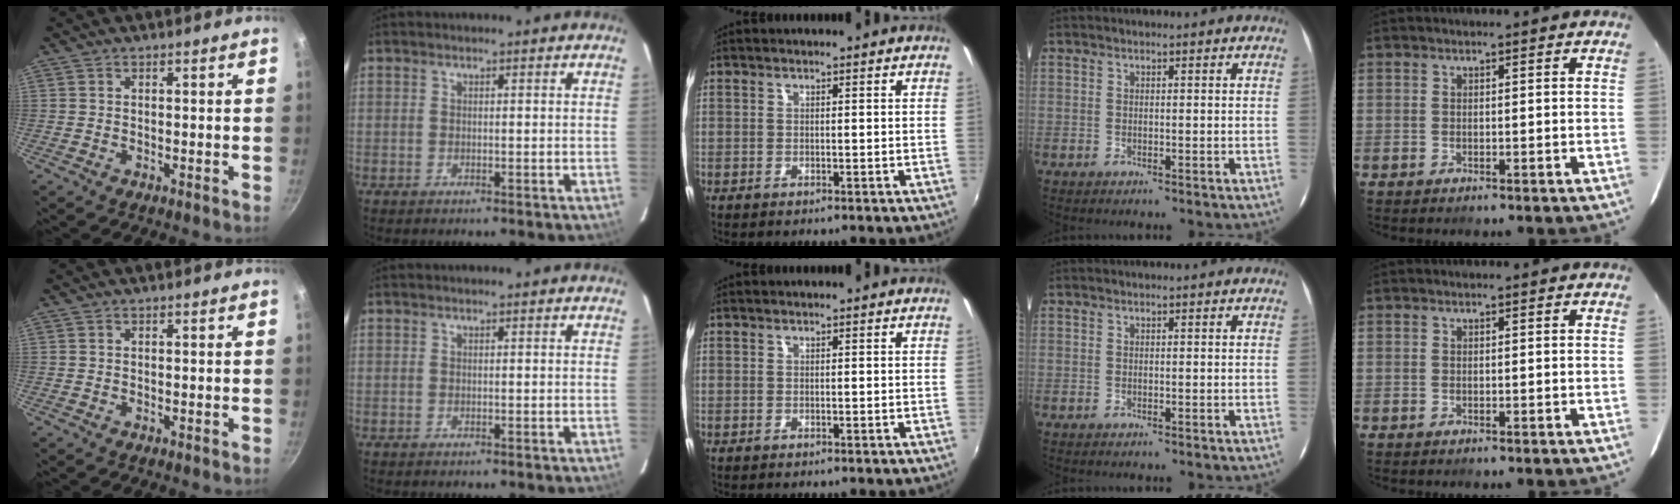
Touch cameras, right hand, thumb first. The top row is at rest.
{}